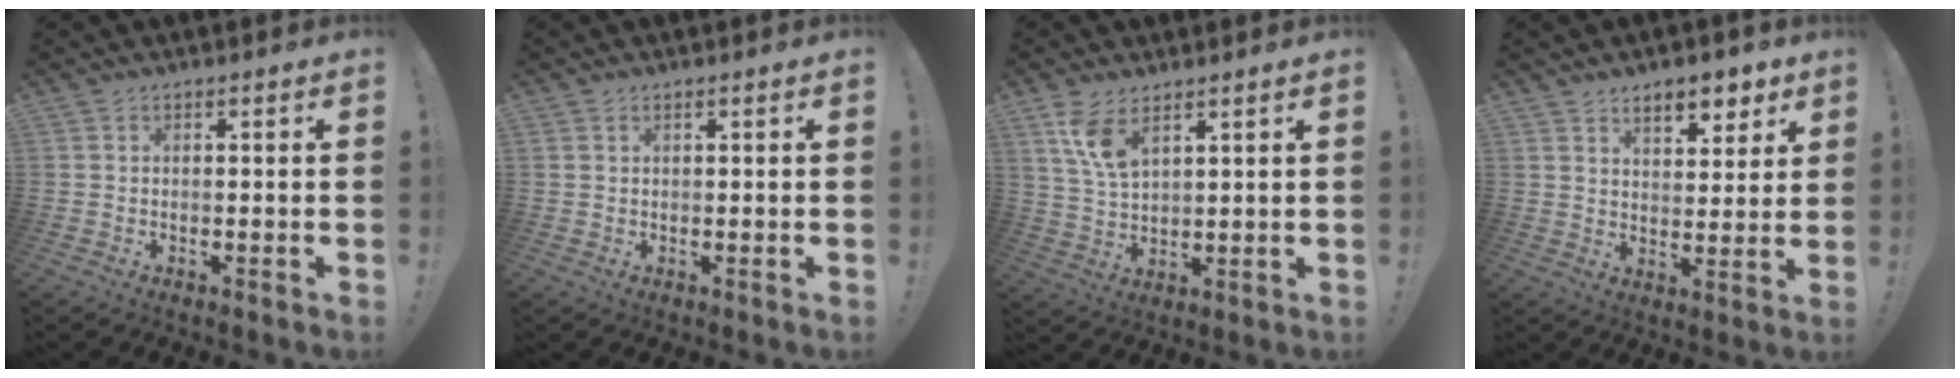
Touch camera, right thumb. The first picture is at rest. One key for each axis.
{"total": 0.8, "fx": 0.6, "fy": 0.5, "fz": 0.3, "tx": -0.013, "ty": 0.003, "tz": 0.014}
{"total": 8.0, "fx": 5.2, "fy": 3.4, "fz": 5.1, "tx": -0.095, "ty": -0.028, "tz": 0.094}
{"total": 7.9, "fx": 5.9, "fy": 3.6, "fz": 3.9, "tx": -0.043, "ty": -0.041, "tz": 0.103}